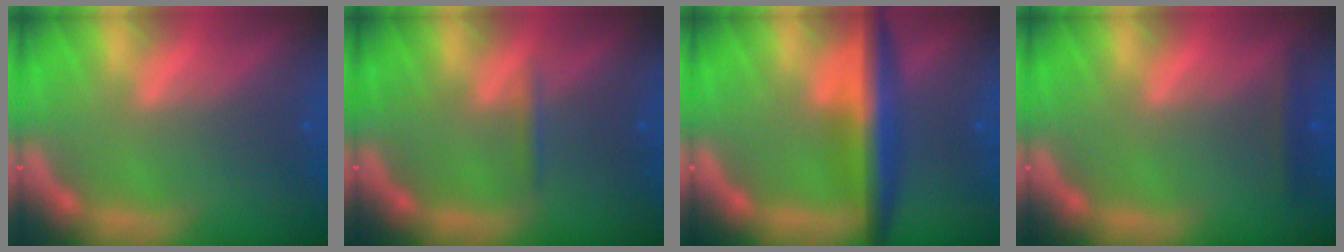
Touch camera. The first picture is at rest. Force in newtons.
{"total": 0.9}
{"total": 6.0}
{"total": 1.4}